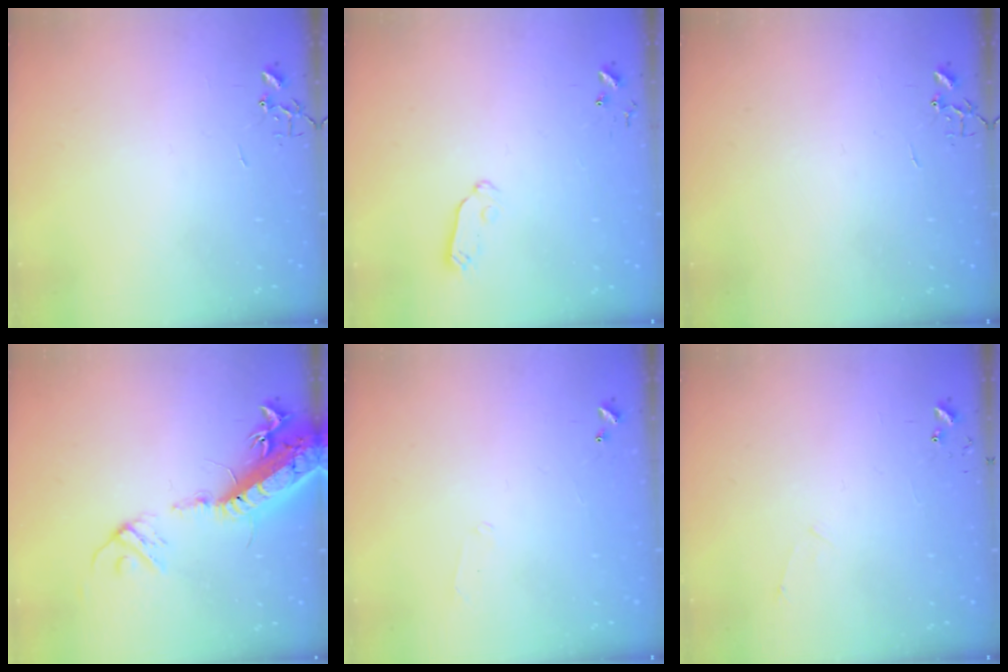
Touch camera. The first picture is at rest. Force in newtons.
{"total": 5.6, "press": 5.6, "slide": 0.3}
{"total": 0.0}
{"total": 20.7, "press": 20.1, "slide": 4.8}
{"total": 5.0, "press": 5.0, "slide": 0.9}
{"total": 4.8, "press": 4.8, "slide": 0.5}